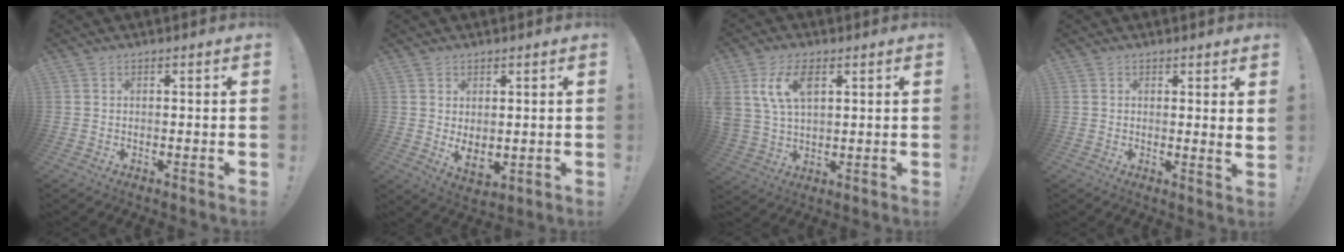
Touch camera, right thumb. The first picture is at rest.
{"total": 4.1, "force": [1.8, 2.3, 2.9], "torque": [-0.036, -0.016, 0.036]}
{"total": 10.6, "force": [4.3, 6.2, 7.4], "torque": [-0.148, -0.001, 0.079]}
{"total": 1.9, "force": [1.4, 0.0, 1.2], "torque": [-0.008, -0.013, 0.022]}